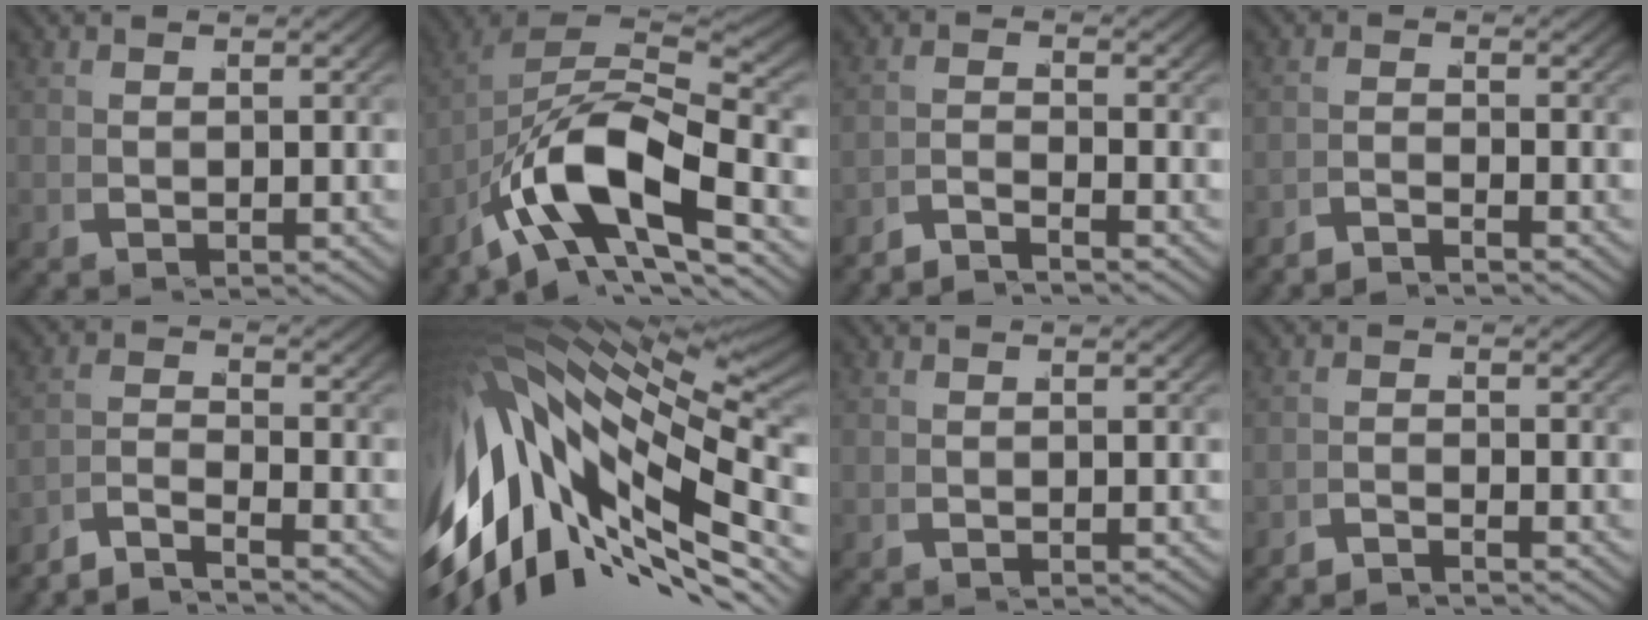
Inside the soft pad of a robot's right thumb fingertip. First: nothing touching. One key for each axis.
{"total": 11.3, "fx": -1.7, "fy": 6.2, "fz": 9.3, "tx": -0.182, "ty": -0.026, "tz": -0.015}
{"total": 2.4, "fx": -2.3, "fy": 0.3, "fz": 0.5, "tx": 0.003, "ty": 0.001, "tz": -0.050}
{"total": 1.8, "fx": -1.8, "fy": 0.0, "fz": -0.1, "tx": 0.012, "ty": 0.002, "tz": -0.042}
{"total": 3.5, "fx": -2.8, "fy": 1.2, "fz": 1.7, "tx": -0.023, "ty": -0.005, "tz": -0.054}
{"total": 19.8, "fx": -1.2, "fy": 11.3, "fz": 16.3, "tx": -0.317, "ty": -0.010, "tz": -0.005}
{"total": 0.0}
{"total": 1.5, "fx": -1.5, "fy": -0.1, "fz": -0.2, "tx": 0.014, "ty": 0.002, "tz": -0.035}